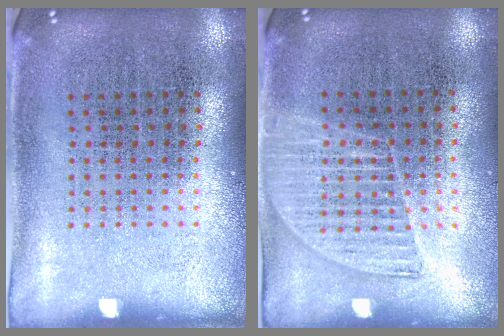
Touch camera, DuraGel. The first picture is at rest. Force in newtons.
{"total": 1.3, "press": 1.2, "slide": 0.5}